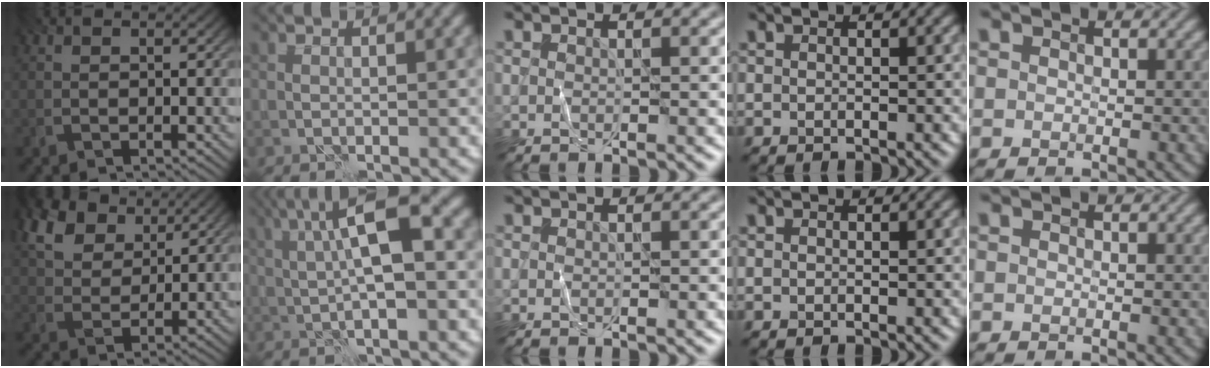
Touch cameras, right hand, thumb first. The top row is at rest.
{"thumb": {"total": 9.1, "force": [5.2, 5.4, 5.2], "torque": [-0.140, 0.011, 0.088]}, "index": {"total": 8.2, "force": [1.8, 2.2, 7.7], "torque": [-0.129, 0.018, 0.024]}}